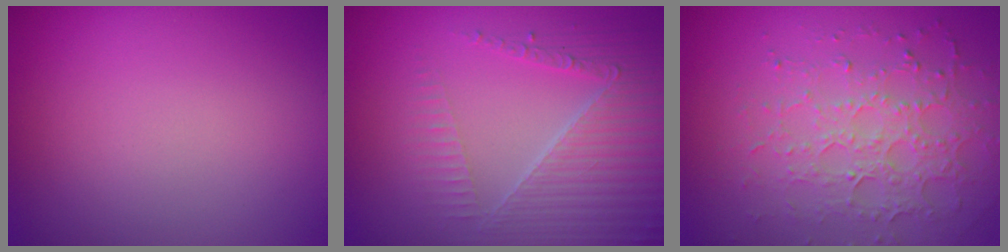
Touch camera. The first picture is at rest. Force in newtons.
{"total": 4.3, "press": 4.1, "slide": 1.3}
{"total": 4.2, "press": 3.8, "slide": 1.6}